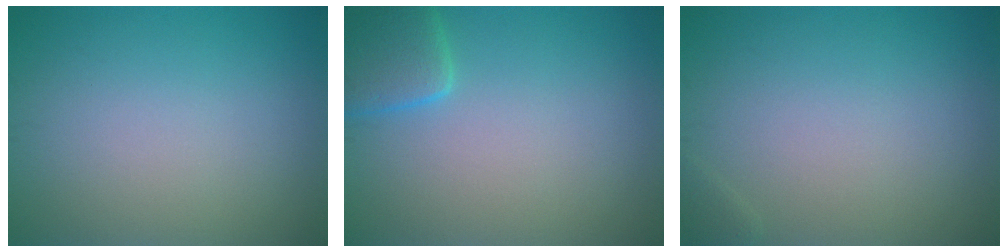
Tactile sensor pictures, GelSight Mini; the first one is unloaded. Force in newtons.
{"total": 3.4, "press": 3.4, "slide": 0.2}
{"total": 0.6, "press": 0.5, "slide": 0.1}